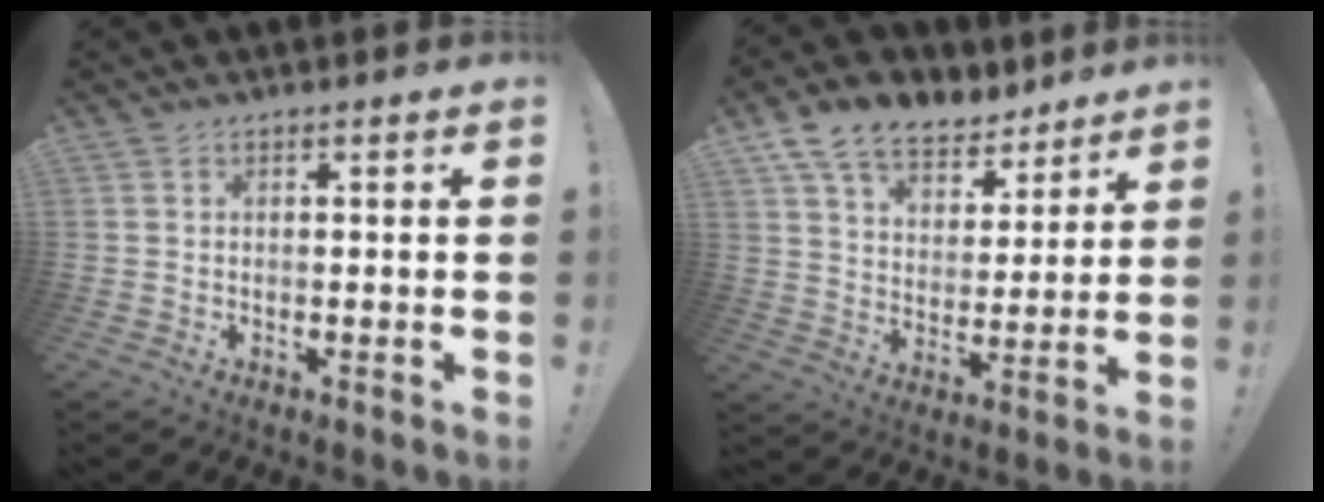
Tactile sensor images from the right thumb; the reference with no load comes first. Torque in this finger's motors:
{"motor_torque": [0.35, 0.94, 0.39, 0.05, 0.14]}